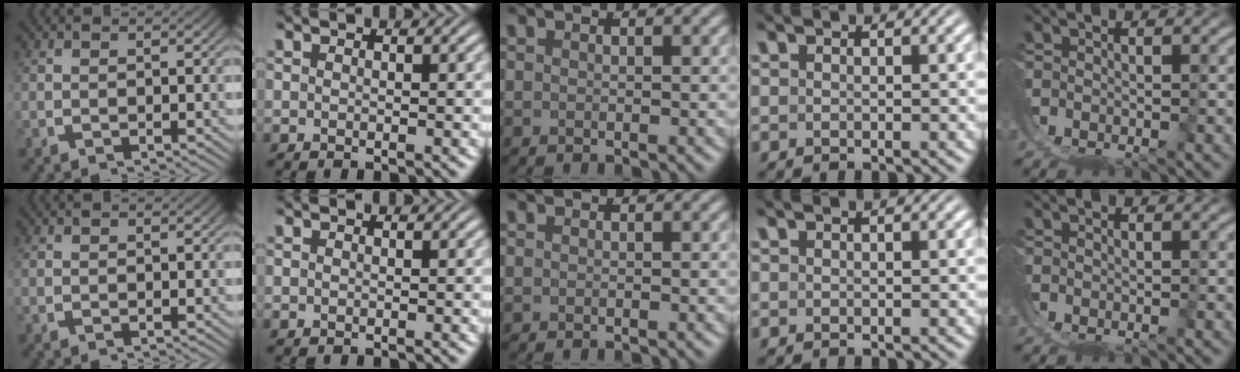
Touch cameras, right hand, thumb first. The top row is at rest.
{}